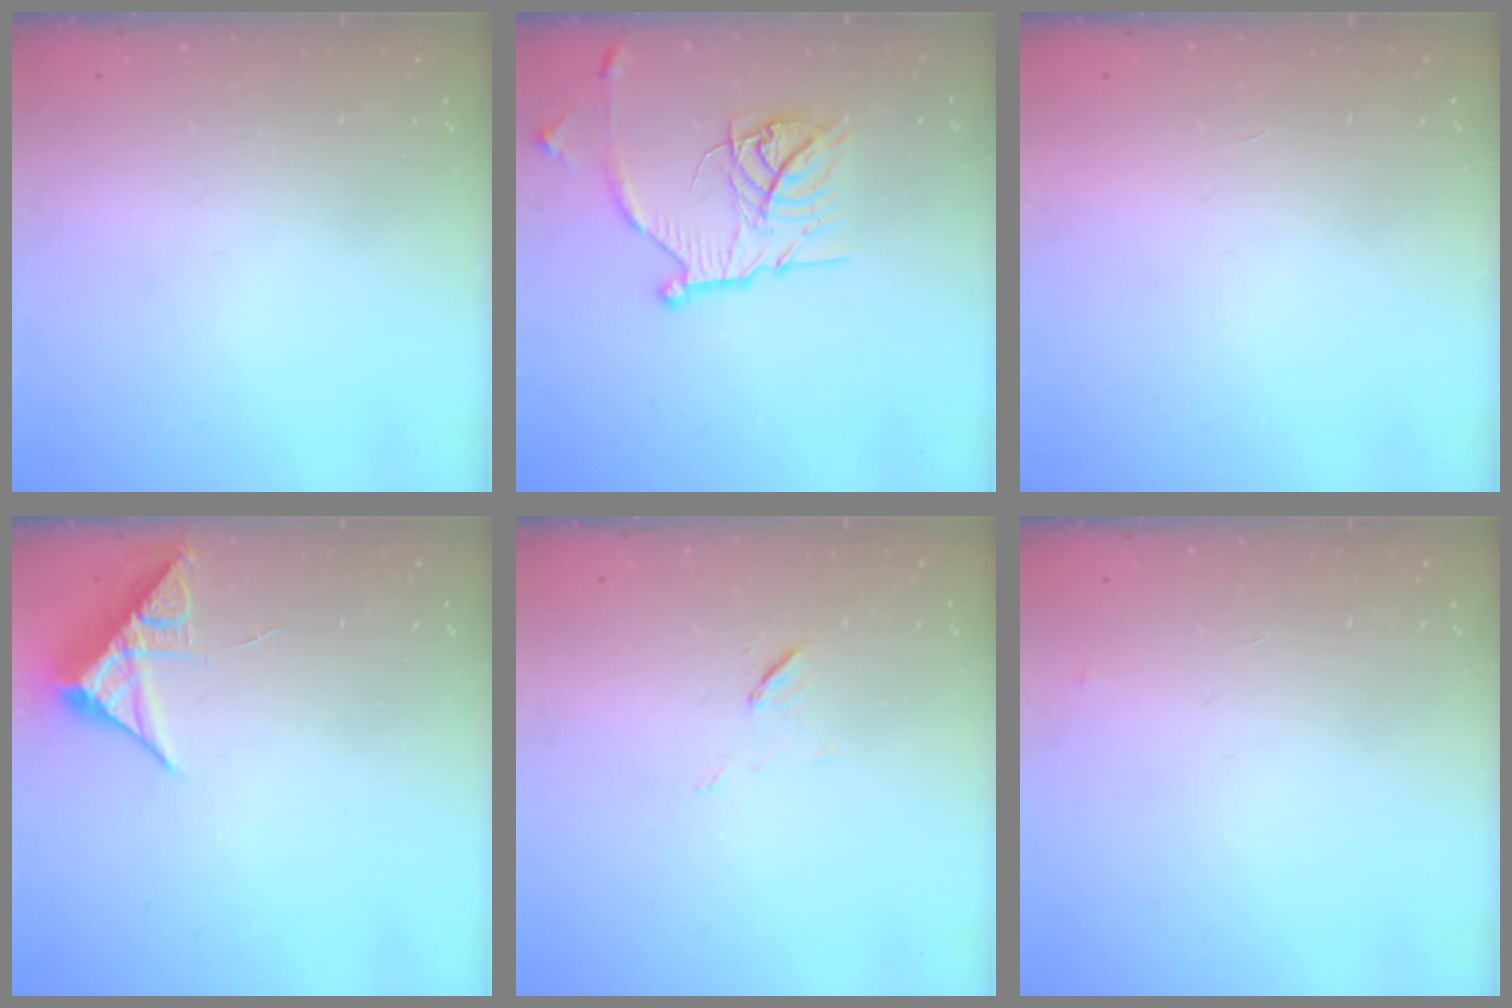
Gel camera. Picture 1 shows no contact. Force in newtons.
{"total": 16.4, "press": 16.4, "slide": 1.3}
{"total": 1.6, "press": 1.6, "slide": 0.1}
{"total": 7.7, "press": 7.7, "slide": 0.4}
{"total": 6.6, "press": 6.3, "slide": 2.0}
{"total": 2.5, "press": 2.5, "slide": 0.4}